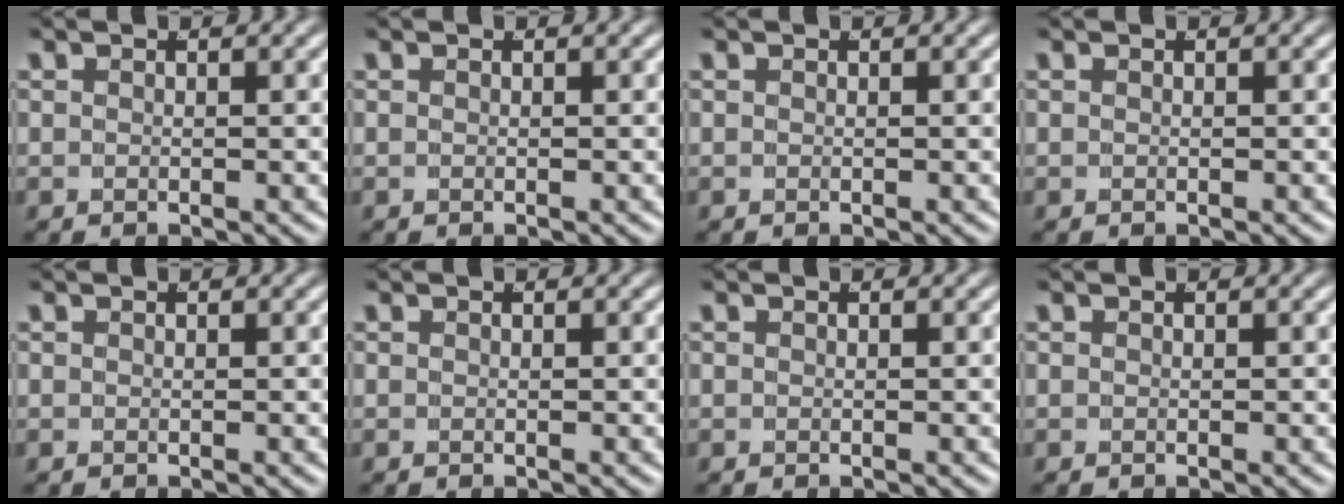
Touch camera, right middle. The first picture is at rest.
{"total": 0.0}
{"total": 0.0}
{"total": 0.0}
{"total": 0.0}
{"total": 0.0}
{"total": 0.0}
{"total": 0.0}